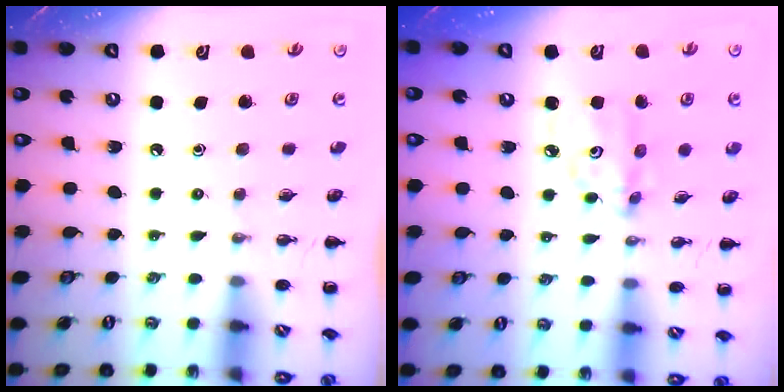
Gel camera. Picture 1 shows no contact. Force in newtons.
{"total": 6.1, "press": 6.1, "slide": 0.5}